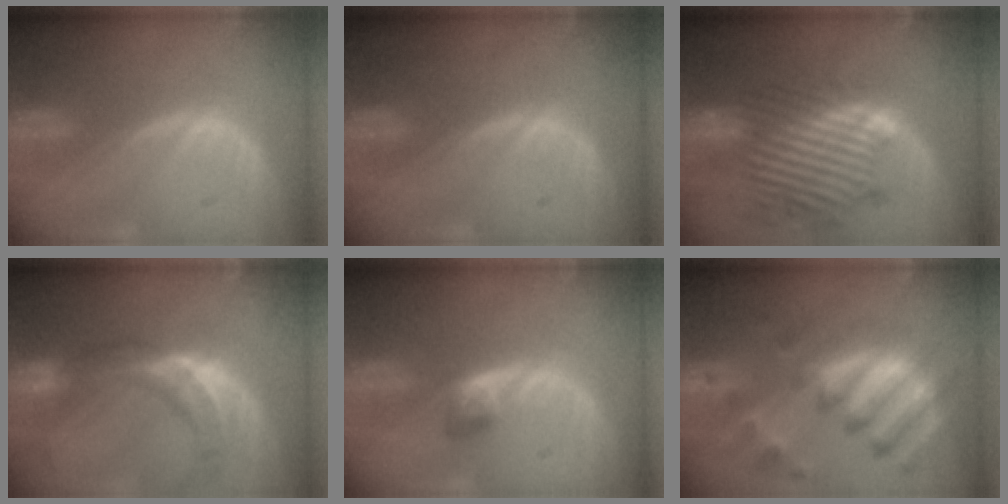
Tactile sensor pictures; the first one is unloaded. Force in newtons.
{"total": 0.0}
{"total": 12.7, "press": 11.4, "slide": 5.6}
{"total": 11.3, "press": 9.6, "slide": 6.1}
{"total": 2.7, "press": 2.5, "slide": 1.1}
{"total": 11.4, "press": 9.9, "slide": 5.8}